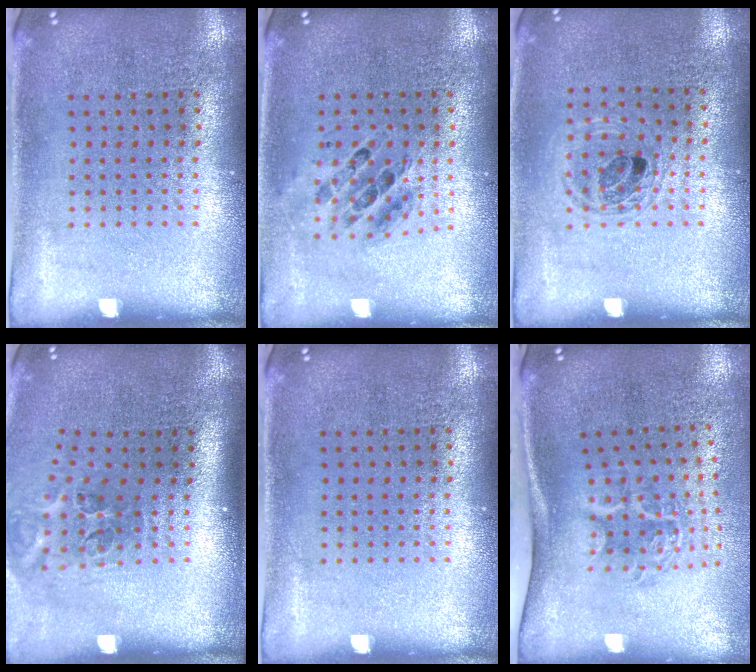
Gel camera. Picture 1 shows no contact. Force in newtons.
{"total": 0.8, "press": 0.8, "slide": 0.1}
{"total": 1.1, "press": 1.0, "slide": 0.3}
{"total": 2.2, "press": 1.3, "slide": 1.7}
{"total": 0.0}
{"total": 2.0, "press": 1.3, "slide": 1.5}